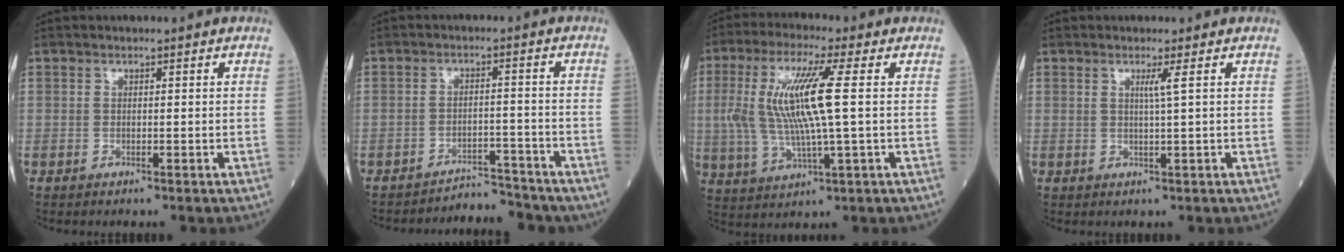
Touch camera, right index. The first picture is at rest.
{"total": 5.5, "force": [-5.3, 1.1, -0.9], "torque": [0.024, 0.020, -0.078]}
{"total": 12.5, "force": [1.5, 0.9, 12.4], "torque": [-0.269, 0.006, 0.027]}
{"total": 1.7, "force": [0.7, -0.7, 1.4], "torque": [-0.022, -0.007, 0.014]}